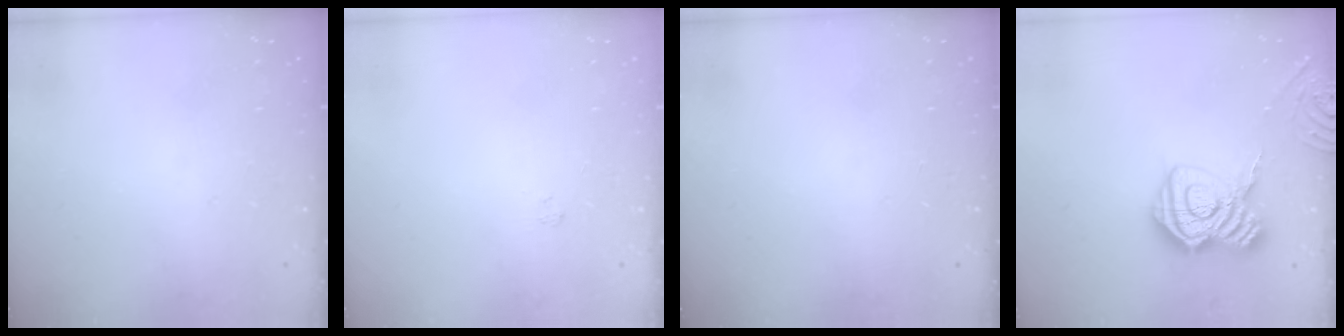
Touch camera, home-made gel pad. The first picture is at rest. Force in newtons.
{"total": 1.7, "press": 1.2, "slide": 1.1}
{"total": 0.0}
{"total": 13.3, "press": 13.3, "slide": 0.8}